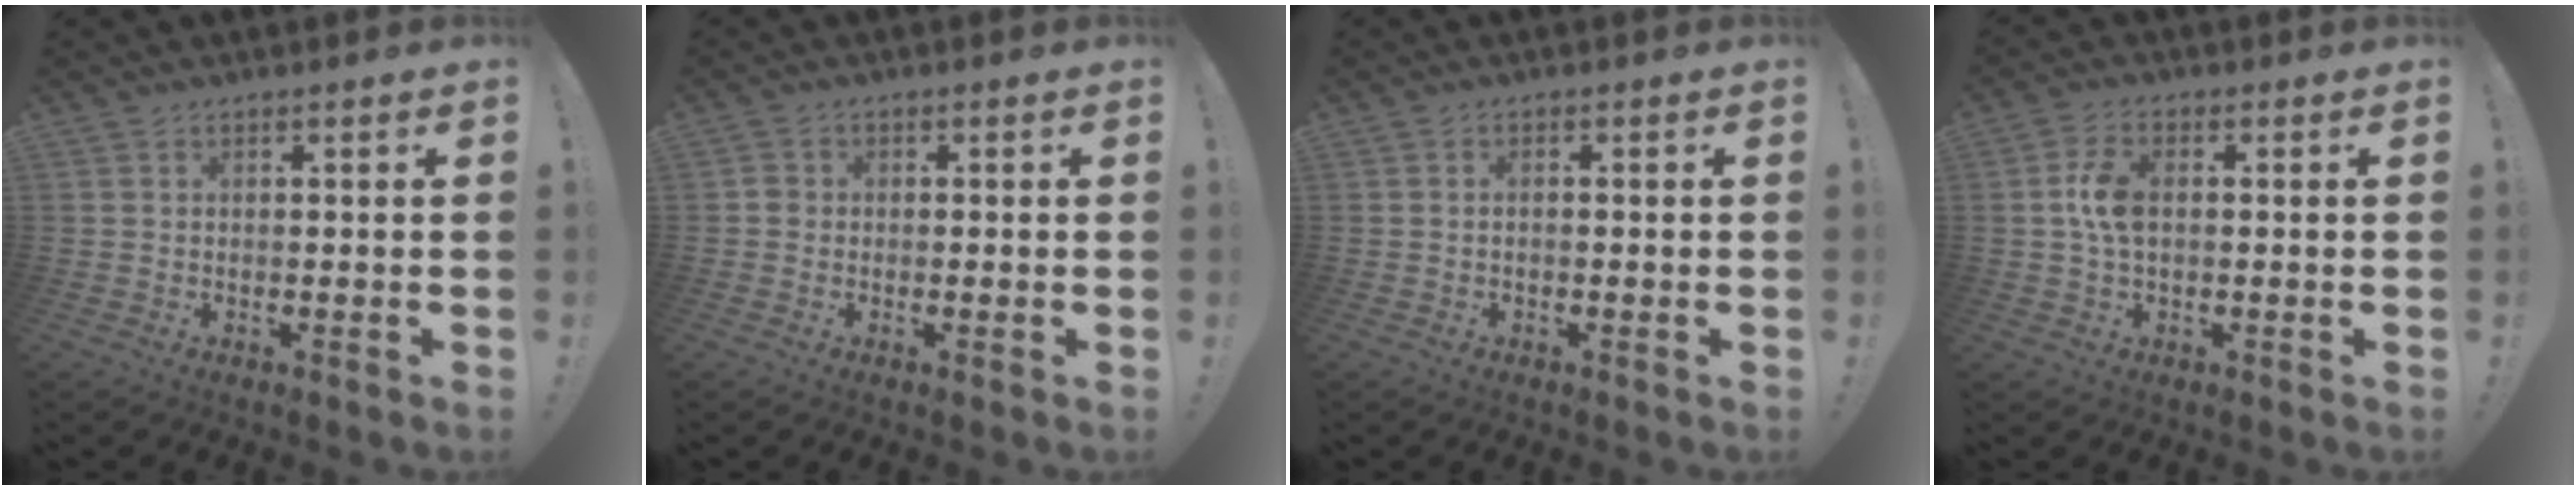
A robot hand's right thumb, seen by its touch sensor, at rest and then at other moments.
{"total": 1.8, "force": [-0.7, 1.4, 0.9], "torque": [-0.019, 0.010, -0.010]}
{"total": 1.0, "force": [-0.5, 0.2, 0.8], "torque": [-0.021, 0.005, -0.008]}
{"total": 6.7, "force": [0.5, 3.7, 5.5], "torque": [-0.112, 0.008, 0.008]}